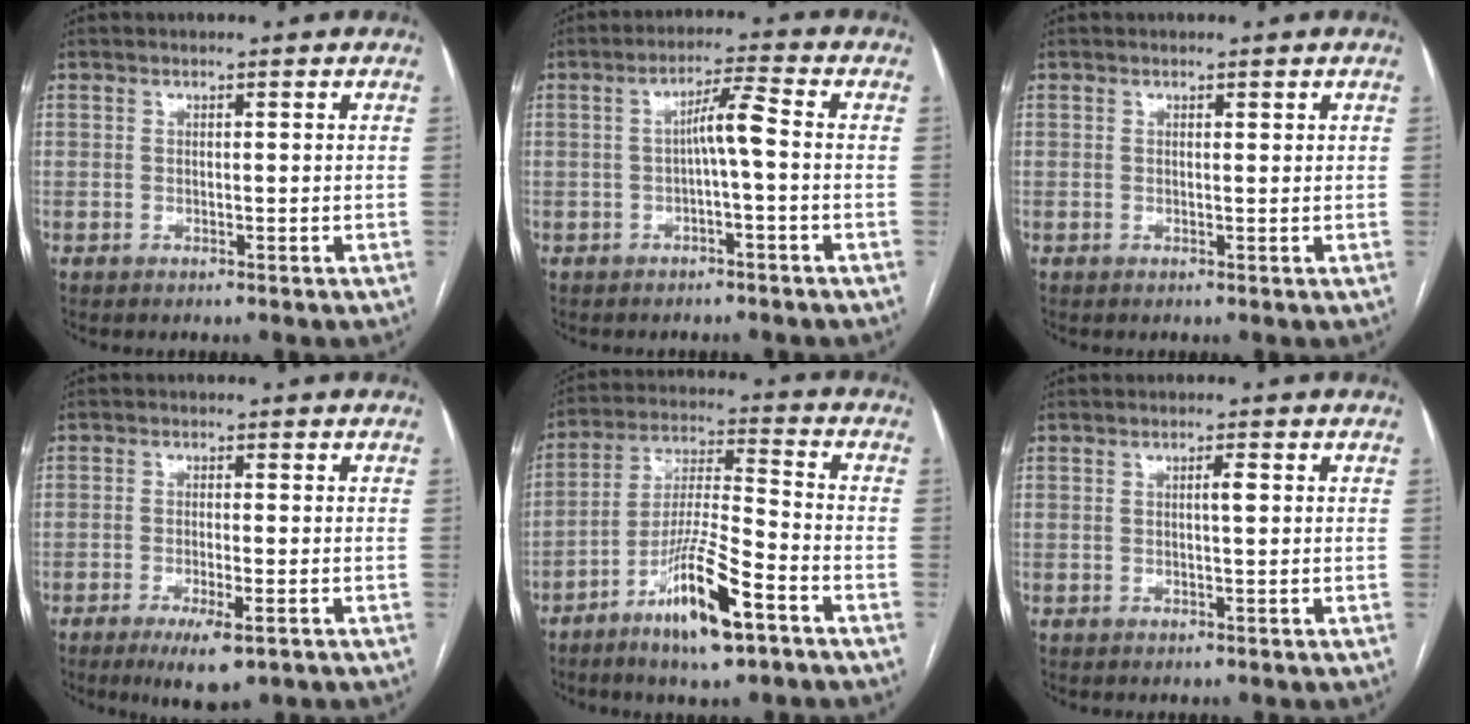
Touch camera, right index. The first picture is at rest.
{"total": 4.5, "force": [-0.4, 0.1, 4.5], "torque": [-0.075, 0.016, -0.004]}
{"total": 0.5, "force": [0.4, 0.2, 0.3], "torque": [-0.005, -0.001, 0.004]}
{"total": 5.8, "force": [-3.2, 1.2, 4.6], "torque": [-0.078, -0.012, -0.047]}
{"total": 12.9, "force": [-7.3, 1.7, 10.5], "torque": [-0.201, -0.013, -0.132]}
{"total": 1.4, "force": [0.3, 0.1, 1.3], "torque": [-0.024, 0.002, 0.004]}